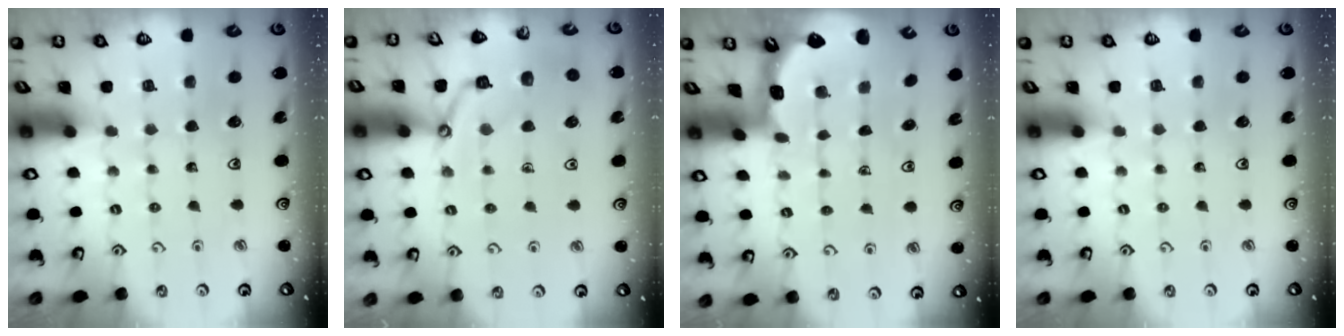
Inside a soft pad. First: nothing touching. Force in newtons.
{"total": 6.9, "press": 6.9, "slide": 0.4}
{"total": 1.4, "press": 1.3, "slide": 0.1}
{"total": 0.0}